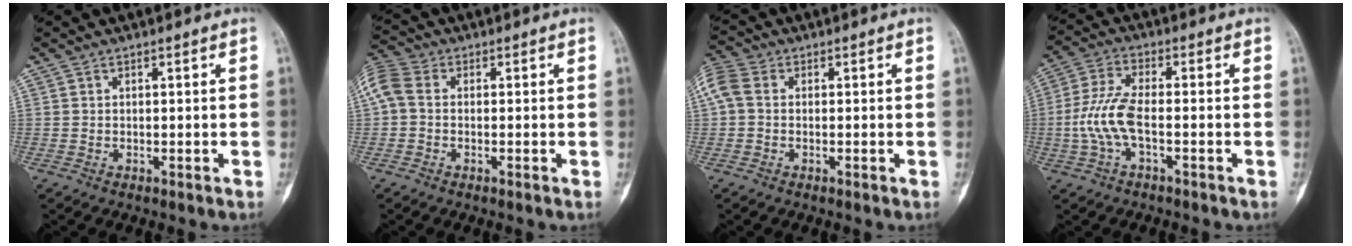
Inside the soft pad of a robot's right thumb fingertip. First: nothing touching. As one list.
[{"total": 6.2, "force": [0.1, 4.2, 4.6], "torque": [-0.114, 0.017, -0.010]}, {"total": 5.7, "force": [0.2, 3.9, 4.1], "torque": [-0.107, 0.016, -0.004]}, {"total": 8.3, "force": [-1.8, 3.1, 7.4], "torque": [-0.181, 0.021, -0.038]}]